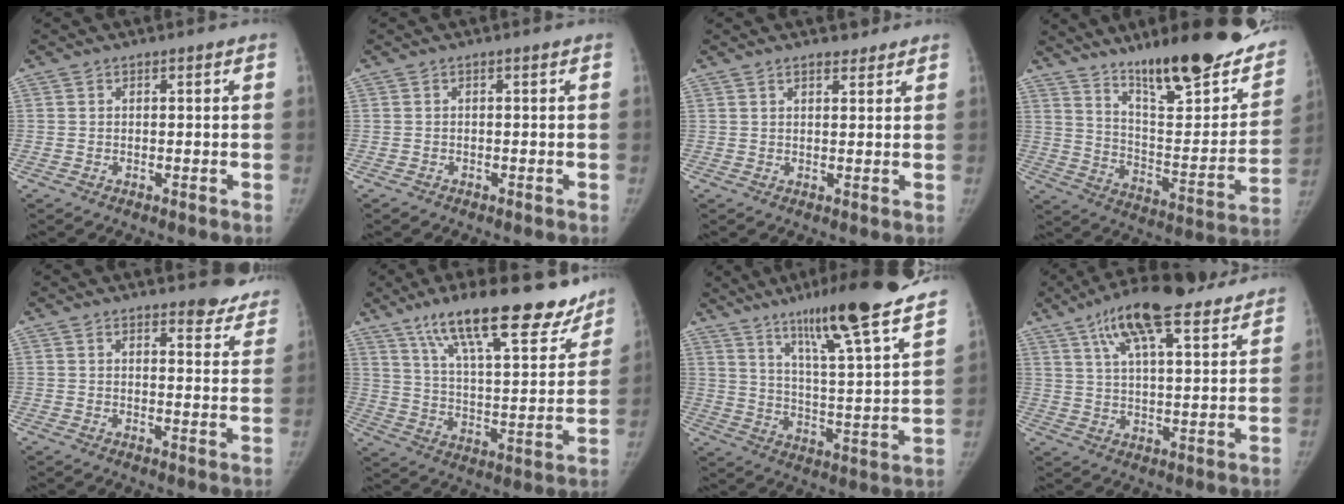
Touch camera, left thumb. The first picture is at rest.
{"total": 0.6, "force": [-0.4, 0.4, 0.1], "torque": [-0.005, 0.000, -0.009]}
{"total": 2.5, "force": [2.0, 1.2, 1.0], "torque": [-0.007, -0.011, 0.026]}
{"total": 27.7, "force": [19.3, 7.2, 18.6], "torque": [-0.229, -0.092, 0.292]}
{"total": 8.9, "force": [8.3, 2.4, 2.1], "torque": [0.011, -0.060, 0.079]}
{"total": 24.6, "force": [17.4, 7.4, 15.9], "torque": [-0.204, -0.069, 0.275]}
{"total": 23.5, "force": [17.7, 1.5, 15.4], "torque": [-0.217, -0.076, 0.268]}
{"total": 17.9, "force": [12.0, 5.2, 12.2], "torque": [-0.185, -0.026, 0.197]}